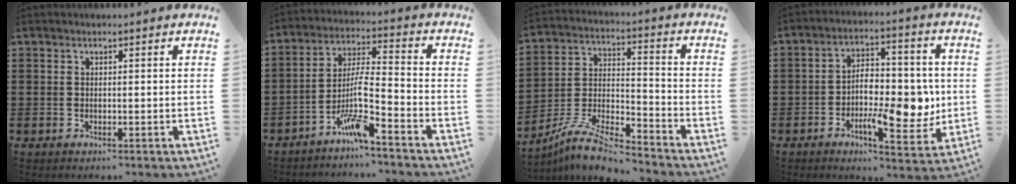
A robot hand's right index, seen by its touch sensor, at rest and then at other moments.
{"total": 8.4, "force": [-5.6, 0.8, 6.3], "torque": [-0.139, -0.009, -0.113]}
{"total": 8.8, "force": [-8.1, 0.6, 3.4], "torque": [-0.075, 0.004, -0.163]}
{"total": 10.6, "force": [-1.7, 4.9, 9.3], "torque": [-0.139, 0.005, -0.030]}